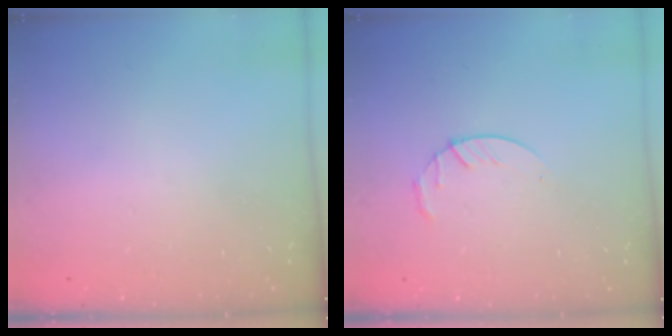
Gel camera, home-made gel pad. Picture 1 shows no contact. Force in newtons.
{"total": 4.0, "press": 4.0, "slide": 0.6}